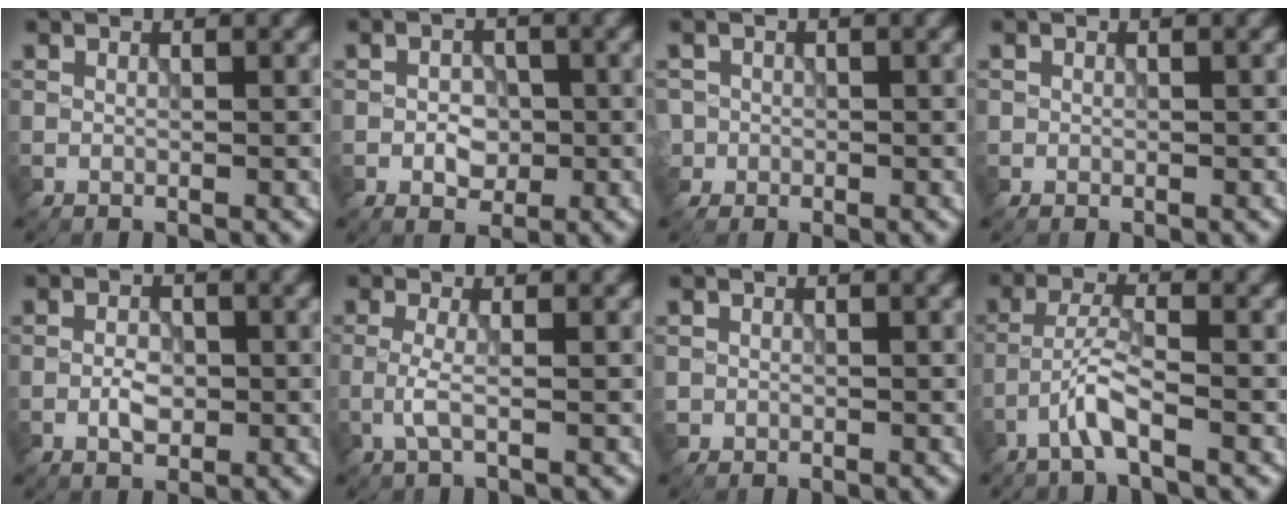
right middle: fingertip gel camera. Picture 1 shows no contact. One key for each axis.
{"total": 2.4, "fx": -0.6, "fy": 1.8, "fz": 1.5, "tx": -0.022, "ty": -0.002, "tz": -0.012}
{"total": 2.1, "fx": -0.6, "fy": 2.1, "fz": 0.1, "tx": 0.004, "ty": 0.008, "tz": -0.011}
{"total": 0.5, "fx": 0.0, "fy": 0.5, "fz": 0.0, "tx": 0.007, "ty": -0.003, "tz": -0.003}
{"total": 2.2, "fx": -0.7, "fy": 1.3, "fz": 1.7, "tx": -0.030, "ty": 0.002, "tz": -0.014}
{"total": 1.8, "fx": -0.6, "fy": 0.2, "fz": 1.6, "tx": -0.039, "ty": 0.002, "tz": -0.016}
{"total": 0.8, "fx": -0.2, "fy": 0.7, "fz": 0.0, "tx": 0.008, "ty": -0.005, "tz": -0.006}
{"total": 3.1, "fx": -1.8, "fy": 0.4, "fz": 2.5, "tx": -0.052, "ty": 0.011, "tz": -0.043}